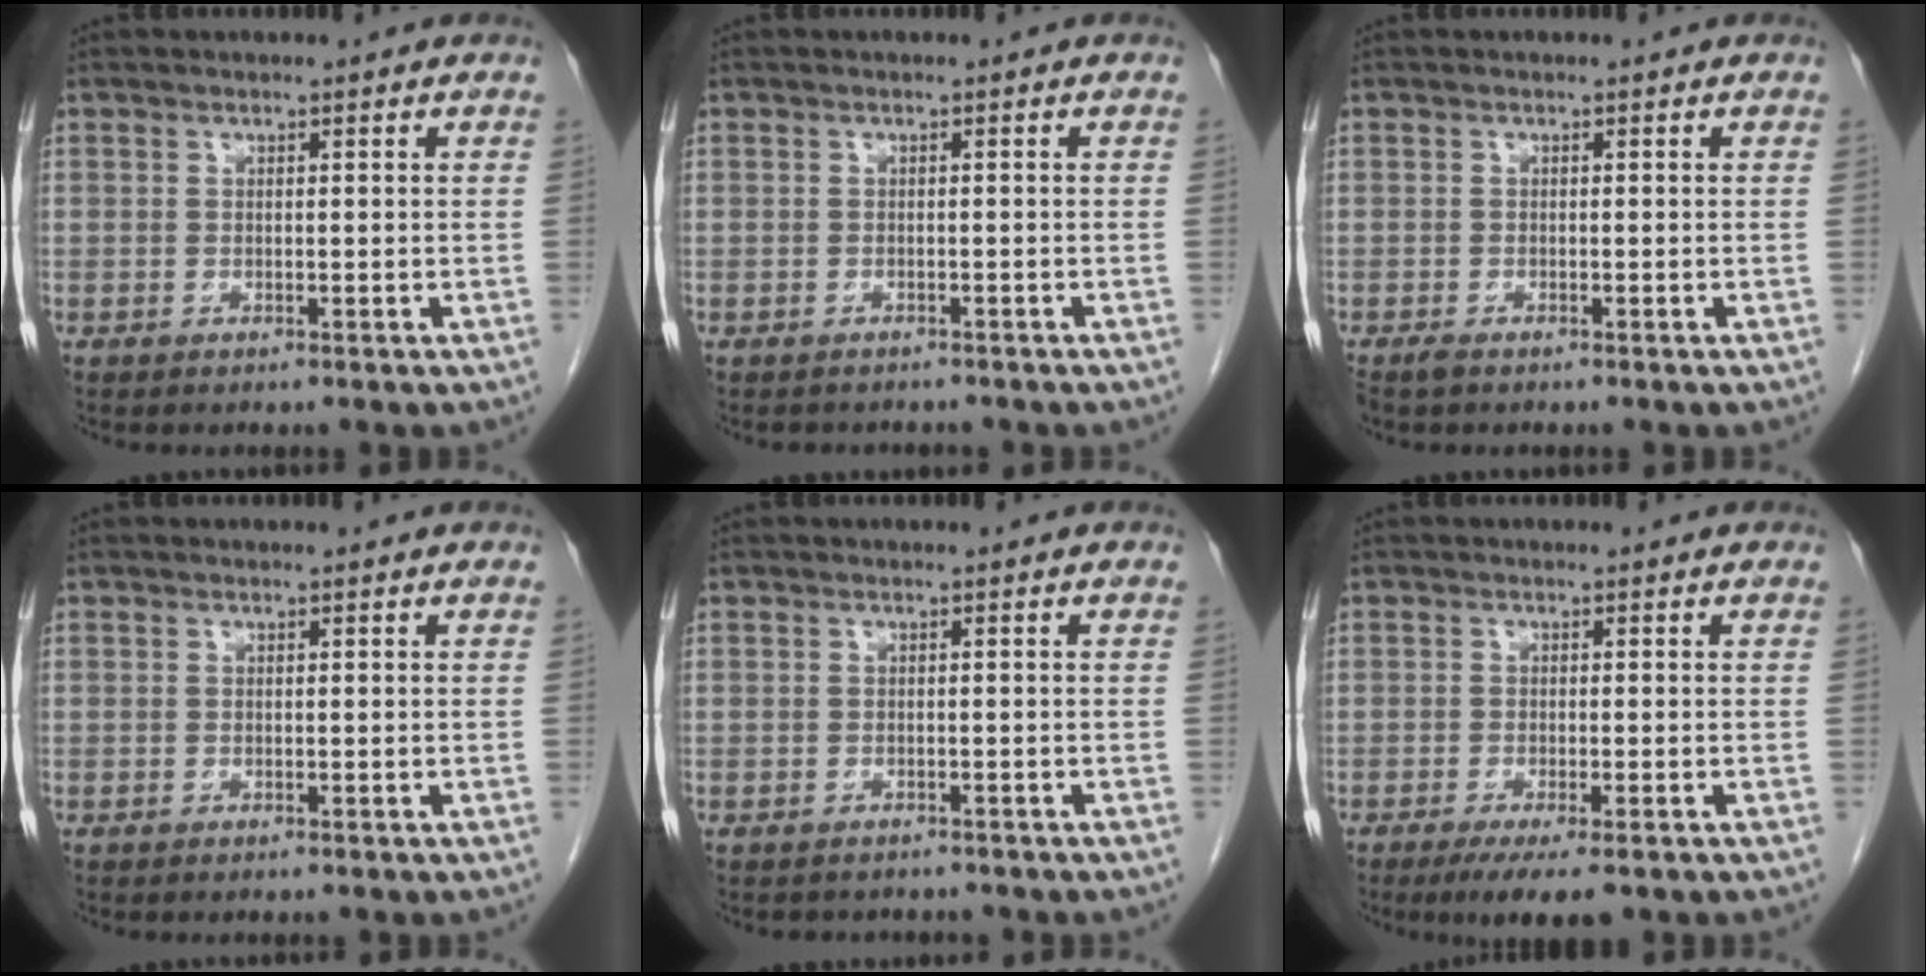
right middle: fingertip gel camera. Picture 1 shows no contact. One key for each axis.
{"total": 3.0, "fx": -2.7, "fy": 1.2, "fz": 0.4, "tx": -0.009, "ty": -0.002, "tz": -0.033}
{"total": 1.2, "fx": -1.0, "fy": 0.4, "fz": 0.6, "tx": -0.018, "ty": -0.004, "tz": -0.016}
{"total": 0.0}
{"total": 3.2, "fx": -2.9, "fy": 1.3, "fz": 0.4, "tx": -0.008, "ty": -0.001, "tz": -0.036}
{"total": 5.3, "fx": -3.7, "fy": 0.7, "fz": 3.8, "tx": -0.053, "ty": -0.015, "tz": -0.055}